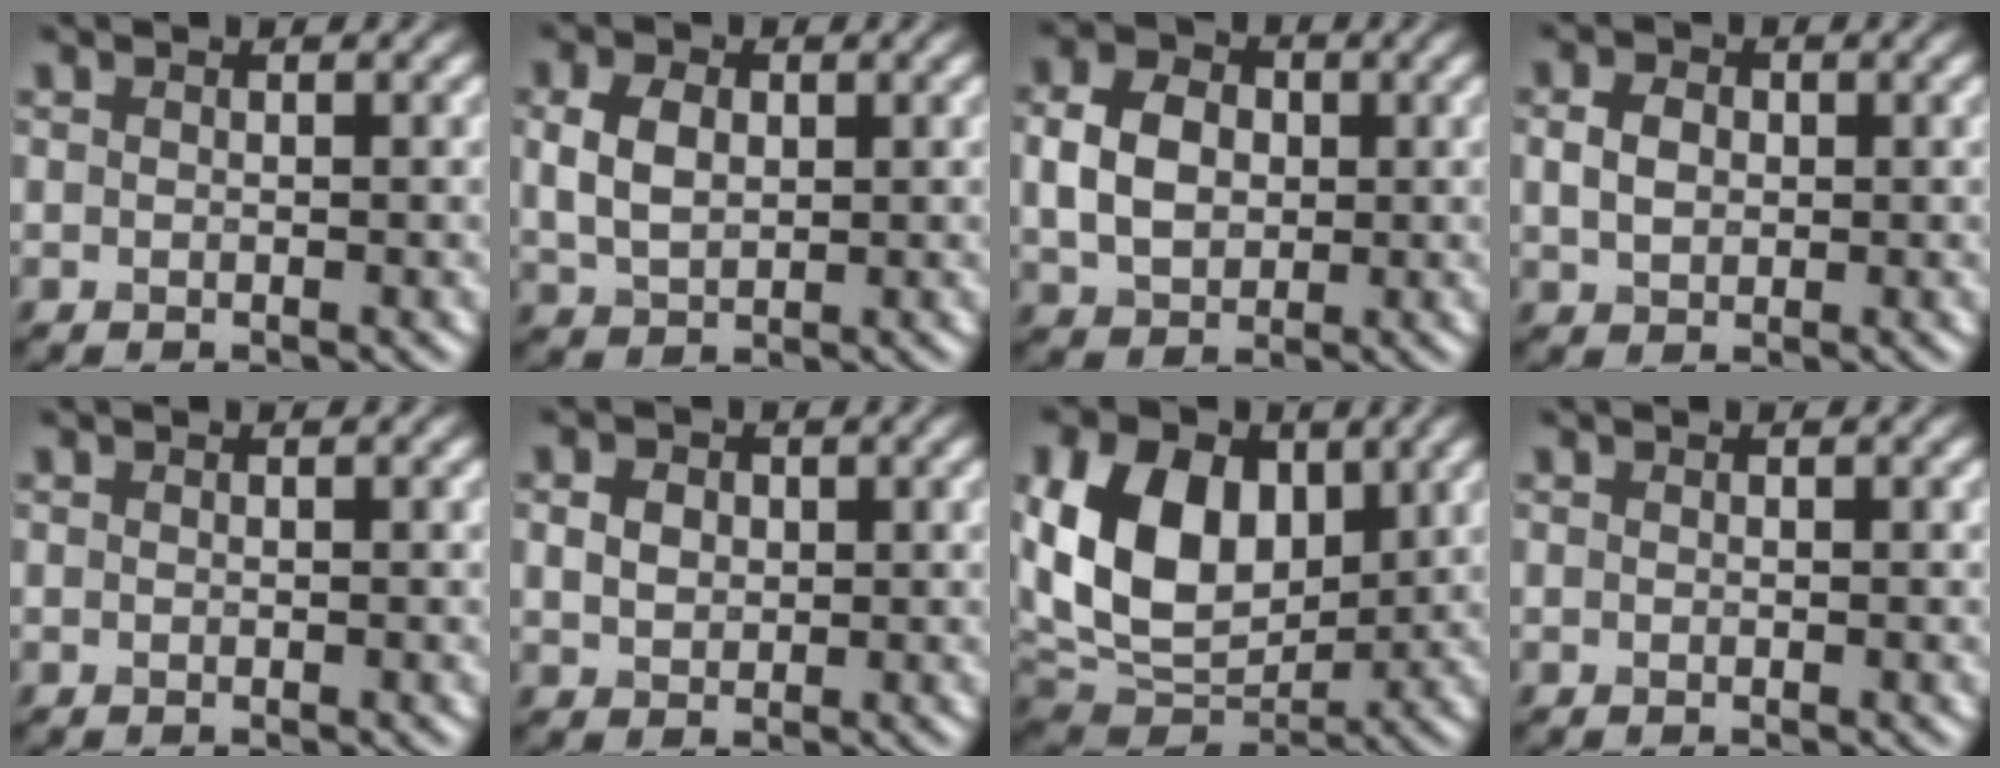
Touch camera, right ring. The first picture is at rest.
{"total": 3.8, "force": [0.8, 2.7, 2.6], "torque": [-0.063, 0.004, 0.015]}
{"total": 5.4, "force": [0.4, 4.2, 3.4], "torque": [-0.075, 0.007, 0.002]}
{"total": 2.7, "force": [0.3, 2.1, 1.7], "torque": [-0.041, 0.003, 0.003]}
{"total": 0.0}
{"total": 2.2, "force": [0.5, 1.8, 1.2], "torque": [-0.025, -0.002, 0.007]}
{"total": 12.1, "force": [2.8, 8.4, 8.3], "torque": [-0.173, 0.008, 0.042]}
{"total": 0.0}